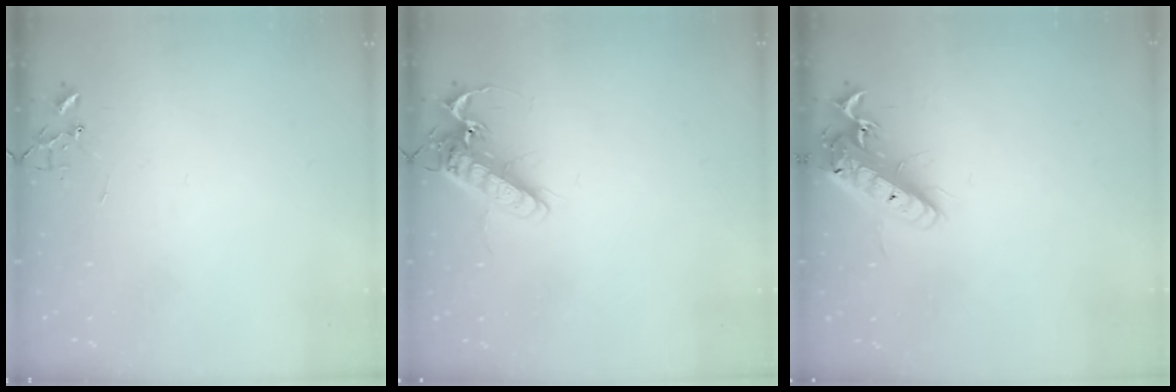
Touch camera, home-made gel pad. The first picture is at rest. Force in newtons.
{"total": 14.8, "press": 14.6, "slide": 2.4}
{"total": 16.1, "press": 15.8, "slide": 3.2}